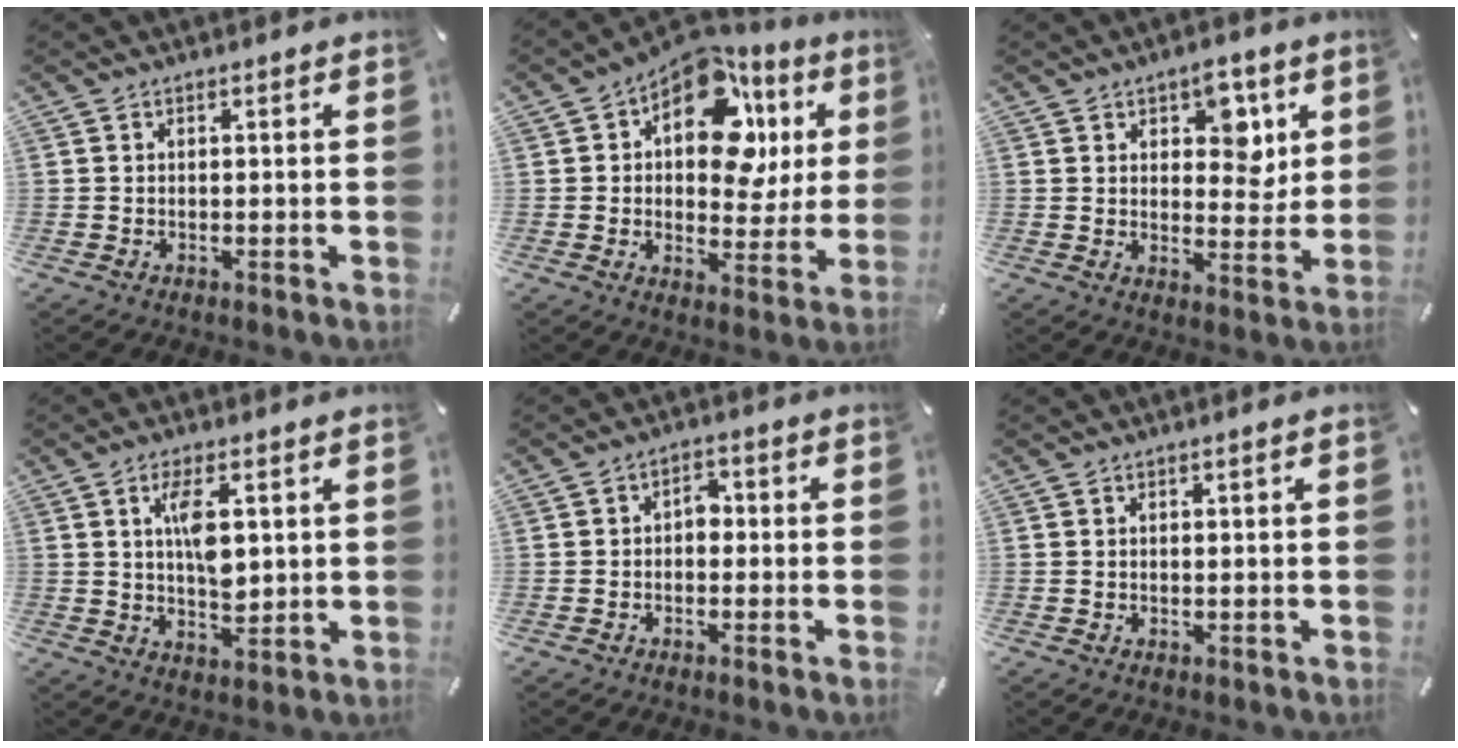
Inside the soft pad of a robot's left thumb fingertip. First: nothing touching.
{"total": 16.9, "force": [7.6, 10.5, 10.8], "torque": [-0.154, -0.049, 0.136]}
{"total": 7.9, "force": [3.9, 5.1, 4.6], "torque": [-0.041, -0.018, 0.060]}
{"total": 8.0, "force": [2.1, 3.5, 6.9], "torque": [-0.130, -0.009, 0.027]}
{"total": 3.5, "force": [-0.5, 2.5, 2.4], "torque": [-0.030, 0.007, -0.015]}
{"total": 1.1, "force": [0.2, 0.1, 1.0], "torque": [-0.019, -0.002, 0.004]}